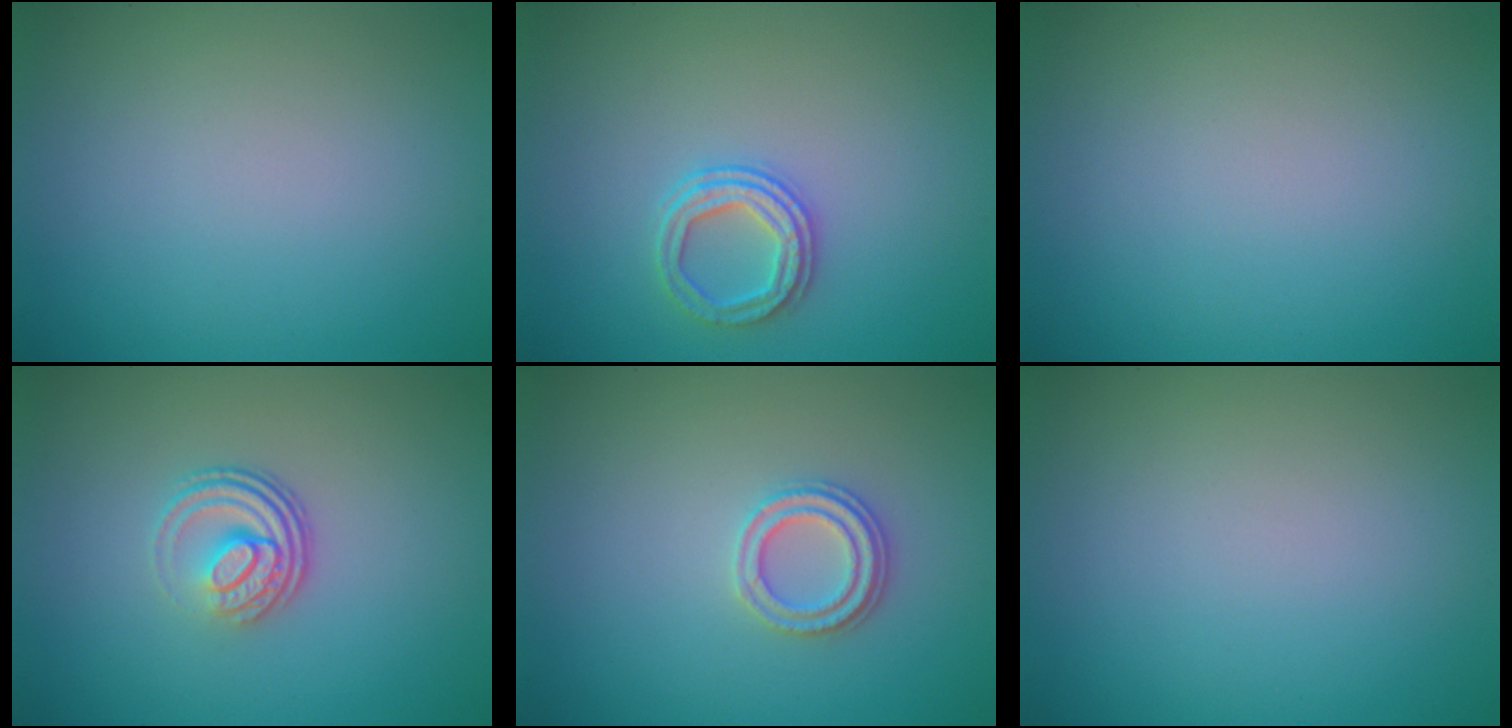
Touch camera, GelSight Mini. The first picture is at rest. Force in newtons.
{"total": 2.5, "press": 2.3, "slide": 1.0}
{"total": 0.0}
{"total": 3.7, "press": 2.5, "slide": 2.8}
{"total": 2.3, "press": 2.2, "slide": 0.8}
{"total": 0.0}